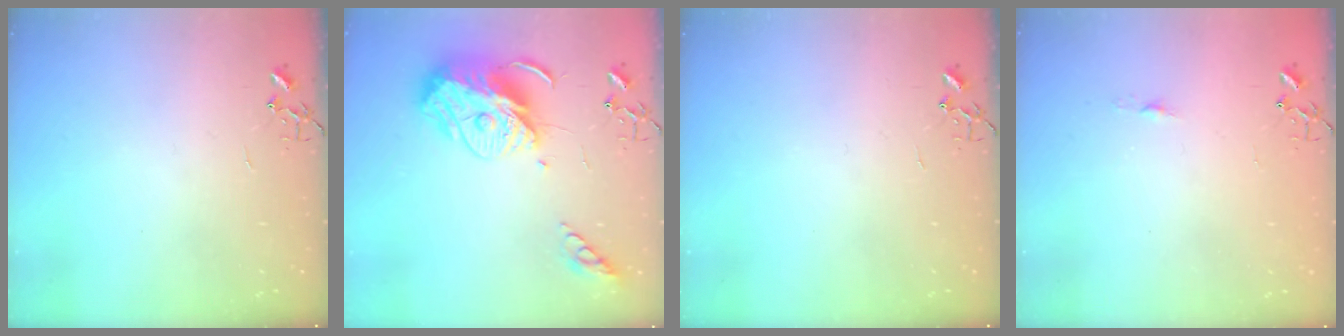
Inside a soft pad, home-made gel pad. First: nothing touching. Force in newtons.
{"total": 15.0, "press": 14.9, "slide": 1.3}
{"total": 0.0}
{"total": 3.7, "press": 3.6, "slide": 0.5}